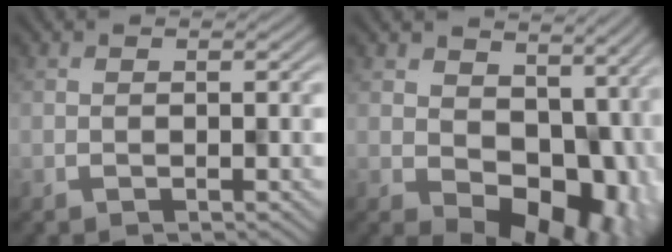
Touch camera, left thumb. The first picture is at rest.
{"total": 11.6, "force": [0.5, 8.2, 8.2], "torque": [-0.114, -0.039, 0.025]}